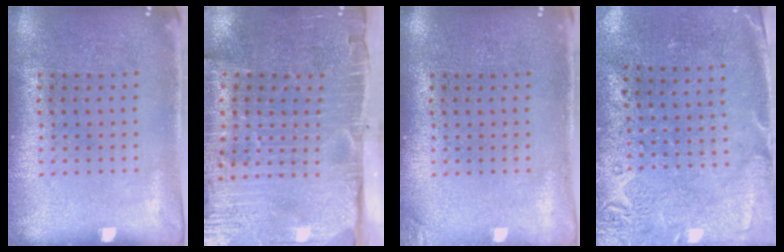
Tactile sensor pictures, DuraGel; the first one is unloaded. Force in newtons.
{"total": 4.7, "press": 3.9, "slide": 2.6}
{"total": 0.9, "press": 0.9, "slide": 0.2}
{"total": 2.7, "press": 2.2, "slide": 1.7}